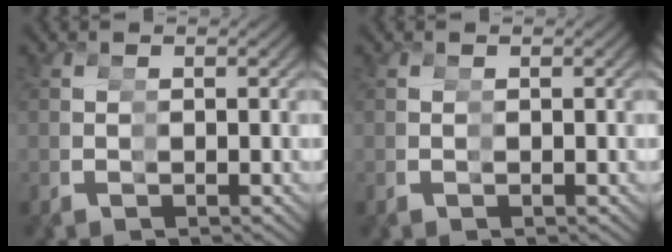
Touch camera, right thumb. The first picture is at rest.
{"total": 0.0}